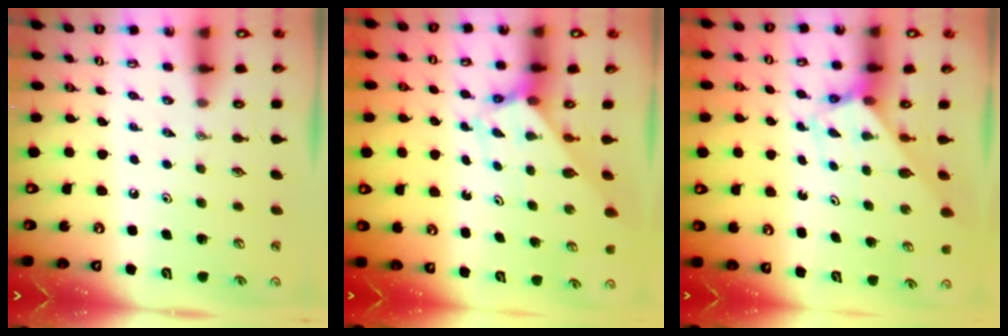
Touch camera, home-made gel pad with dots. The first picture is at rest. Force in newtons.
{"total": 2.8, "press": 2.8, "slide": 0.2}
{"total": 2.8, "press": 2.8, "slide": 0.2}